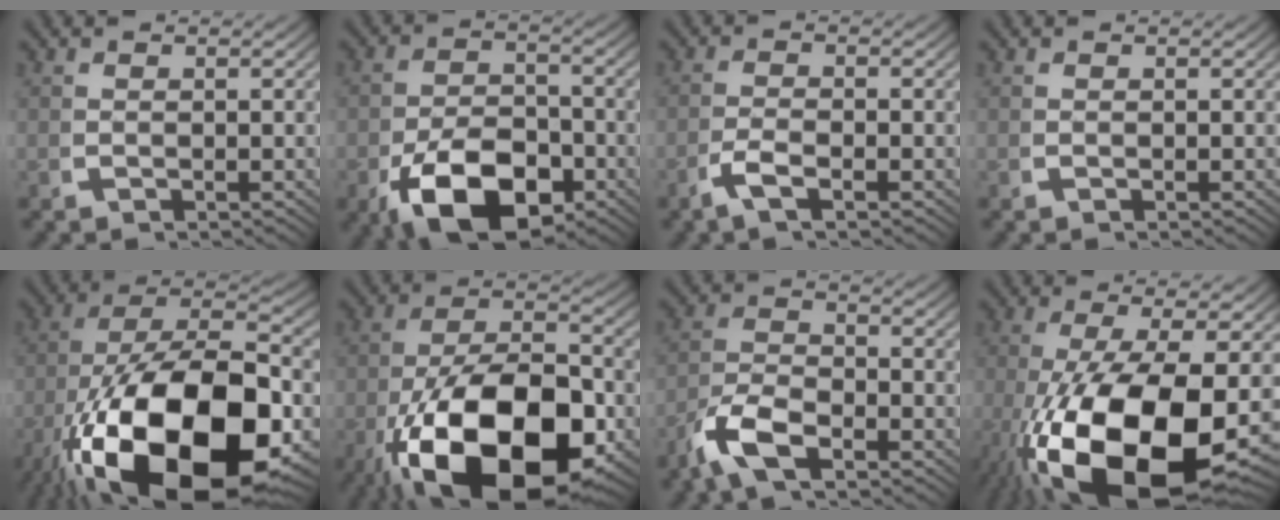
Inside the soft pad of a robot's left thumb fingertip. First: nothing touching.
{"total": 10.4, "force": [-4.1, 6.4, 7.1], "torque": [-0.136, -0.051, -0.047]}
{"total": 2.2, "force": [-1.0, 0.7, 1.8], "torque": [-0.043, 0.000, -0.025]}
{"total": 0.0}
{"total": 22.5, "force": [-4.8, 12.7, 18.0], "torque": [-0.352, -0.093, -0.029]}
{"total": 18.1, "force": [-4.9, 10.3, 14.0], "torque": [-0.279, -0.085, -0.039]}
{"total": 5.2, "force": [-2.0, 3.0, 3.7], "torque": [-0.081, -0.004, -0.045]}
{"total": 17.7, "force": [-3.5, 9.2, 14.7], "torque": [-0.308, -0.067, -0.014]}